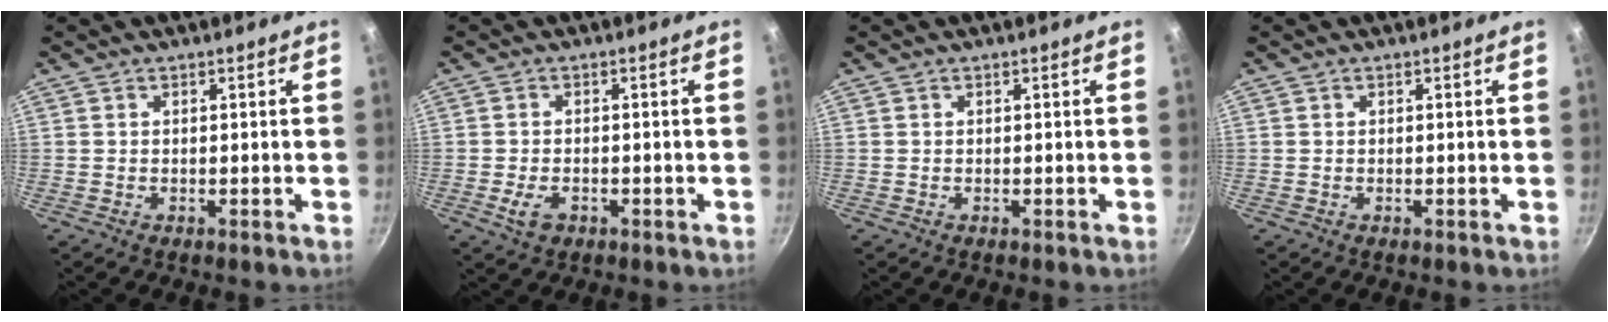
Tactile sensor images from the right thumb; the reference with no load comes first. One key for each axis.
{"total": 3.8, "fx": -1.5, "fy": 2.5, "fz": 2.6, "tx": -0.046, "ty": 0.007, "tz": -0.023}
{"total": 0.0}
{"total": 0.0}